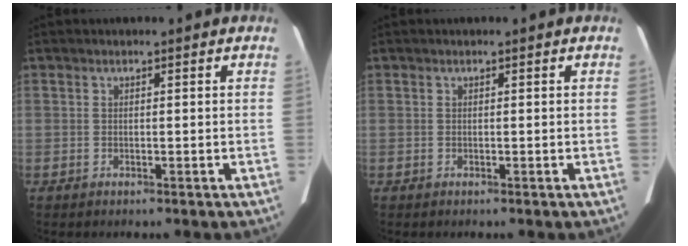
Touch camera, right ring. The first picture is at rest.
{"total": 0.0}